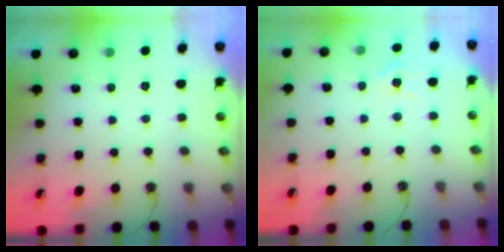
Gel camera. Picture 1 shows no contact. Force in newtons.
{"total": 5.3, "press": 5.2, "slide": 0.5}